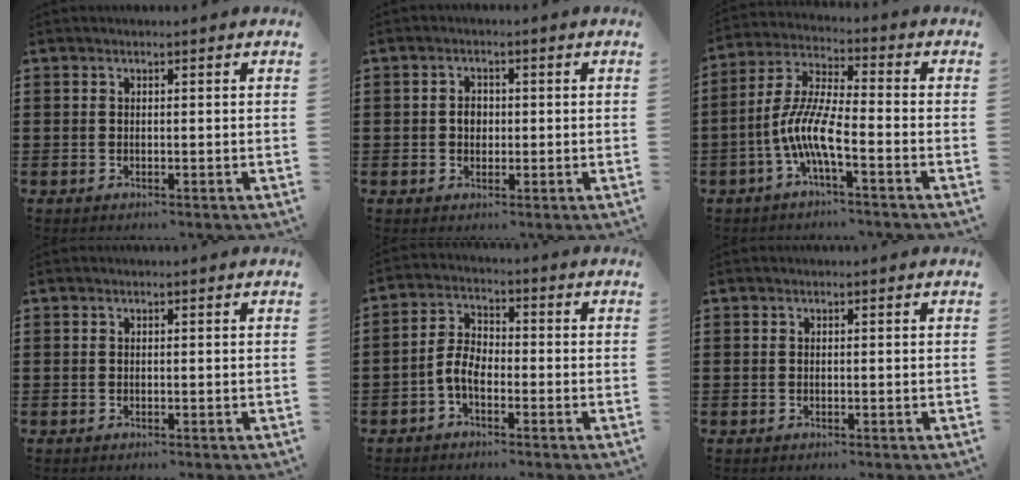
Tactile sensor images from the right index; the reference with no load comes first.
{"total": 2.0, "force": [0.1, 1.5, 1.3], "torque": [-0.026, 0.007, 0.001]}
{"total": 8.4, "force": [-3.2, 1.6, 7.6], "torque": [-0.173, -0.012, -0.065]}
{"total": 0.0}
{"total": 4.5, "force": [-2.1, 2.4, 3.2], "torque": [-0.077, 0.005, -0.046]}
{"total": 0.0}